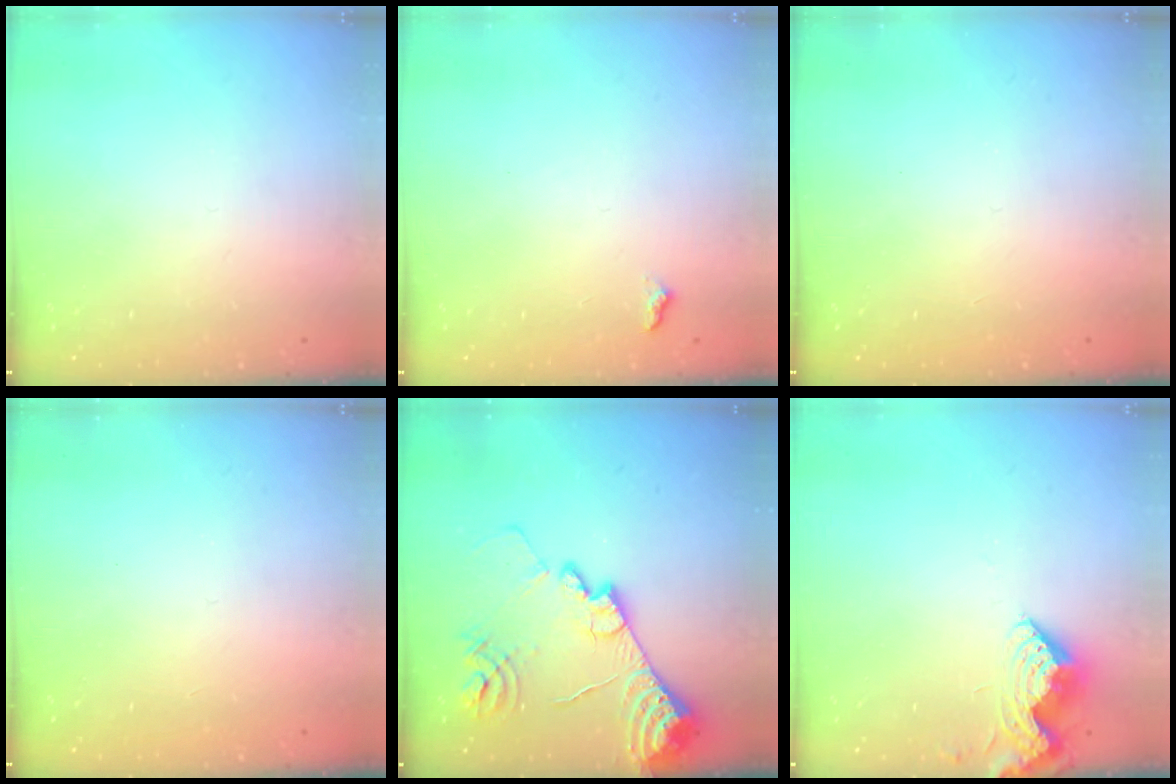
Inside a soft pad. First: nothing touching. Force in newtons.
{"total": 6.5, "press": 6.5, "slide": 0.7}
{"total": 1.0, "press": 1.0, "slide": 0.1}
{"total": 1.0, "press": 1.0, "slide": 0.1}
{"total": 16.5, "press": 16.4, "slide": 1.7}
{"total": 9.3, "press": 9.3, "slide": 0.3}